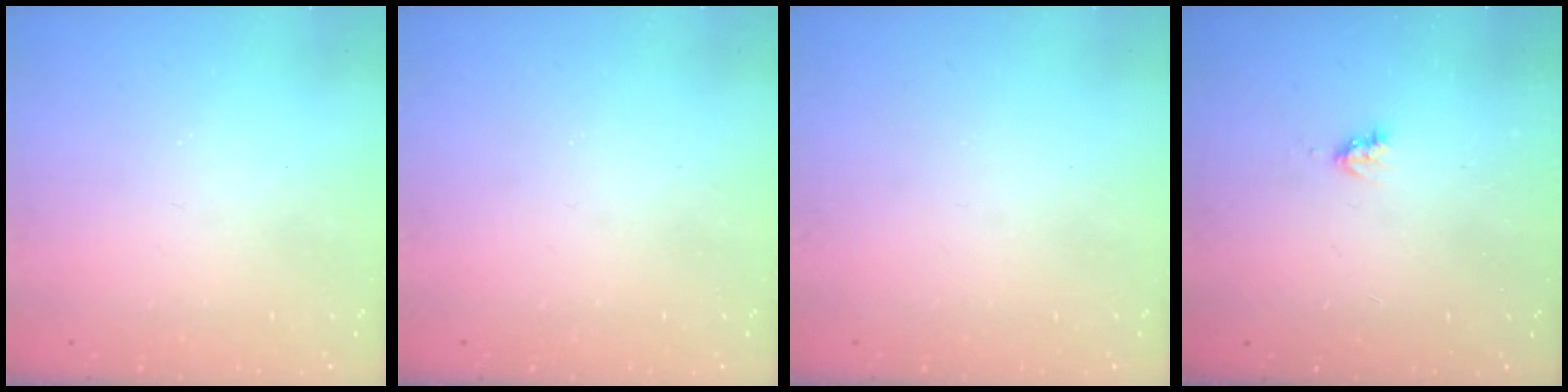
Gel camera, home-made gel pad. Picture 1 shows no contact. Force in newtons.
{"total": 0.0}
{"total": 0.0}
{"total": 2.6, "press": 2.6, "slide": 0.4}